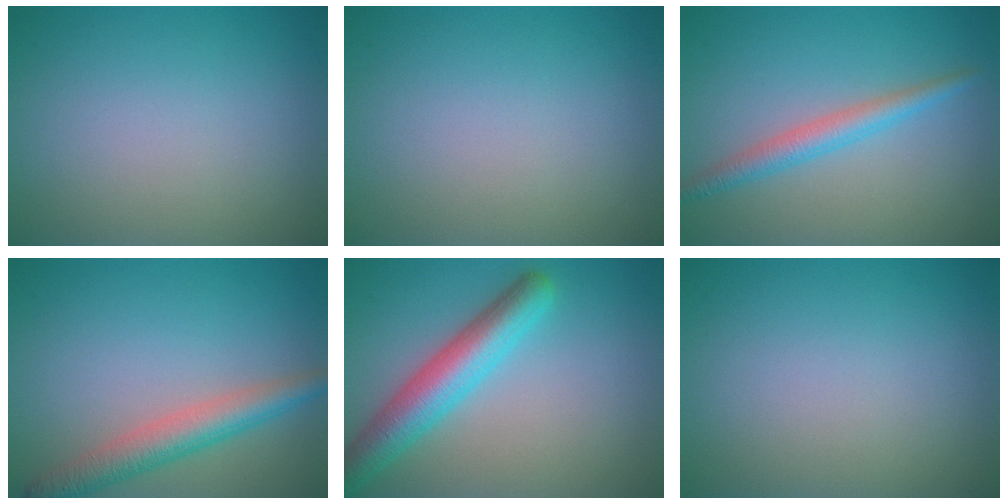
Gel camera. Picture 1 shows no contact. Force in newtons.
{"total": 0.0}
{"total": 2.6, "press": 2.6, "slide": 0.0}
{"total": 4.2, "press": 4.2, "slide": 0.1}
{"total": 5.8, "press": 5.8, "slide": 0.3}
{"total": 0.0}